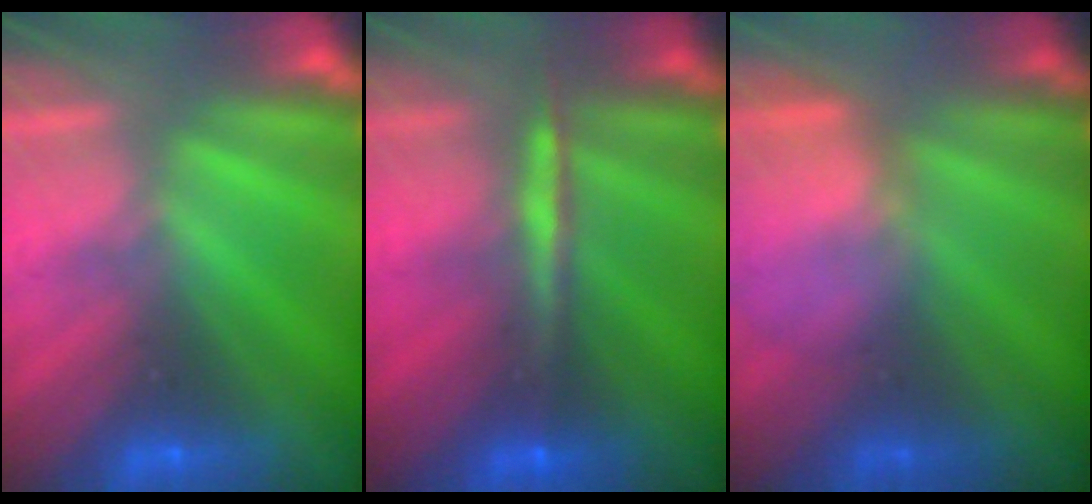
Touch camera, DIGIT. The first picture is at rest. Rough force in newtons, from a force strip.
{"total": 8.0}
{"total": 3.7}